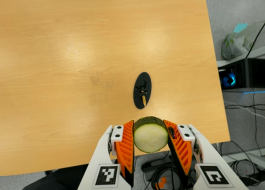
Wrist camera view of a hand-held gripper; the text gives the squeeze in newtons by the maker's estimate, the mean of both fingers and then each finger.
{"total": 12.4, "left": 11.1, "right": 13.8}